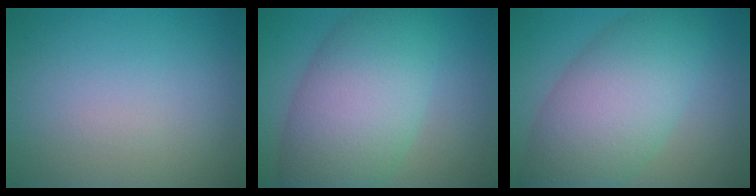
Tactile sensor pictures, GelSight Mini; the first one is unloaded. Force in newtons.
{"total": 10.2, "press": 10.2, "slide": 0.1}
{"total": 8.8, "press": 8.8, "slide": 0.2}